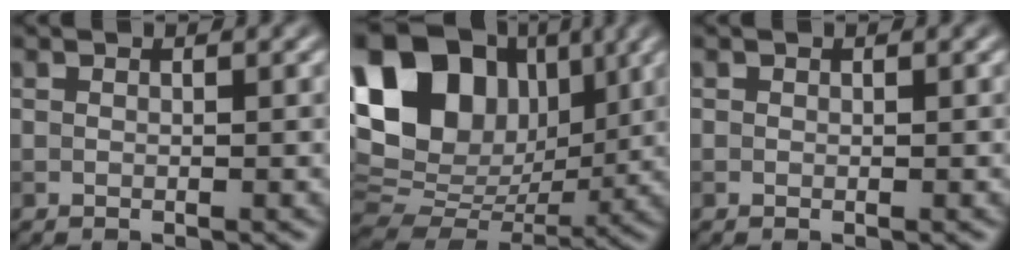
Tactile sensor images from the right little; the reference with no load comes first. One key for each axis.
{"total": 17.0, "fx": 5.6, "fy": 12.1, "fz": 10.5, "tx": -0.203, "ty": 0.044, "tz": 0.108}
{"total": 0.0}